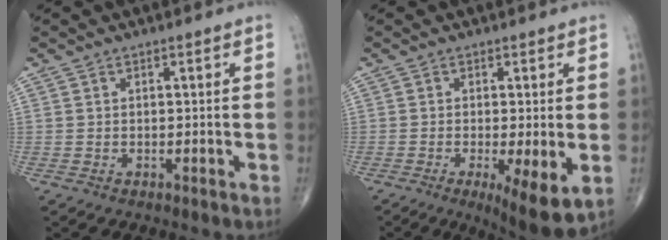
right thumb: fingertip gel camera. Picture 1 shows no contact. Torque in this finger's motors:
{"motor_torque": [-0.16, 0.39, 0.12, -0.13, 0.04]}